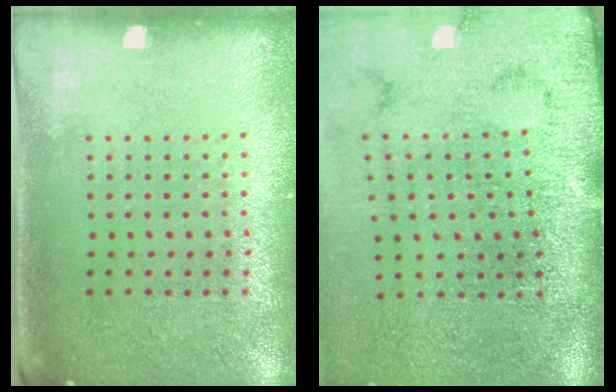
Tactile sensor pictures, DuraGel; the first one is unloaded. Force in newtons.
{"total": 4.6, "press": 3.6, "slide": 2.9}